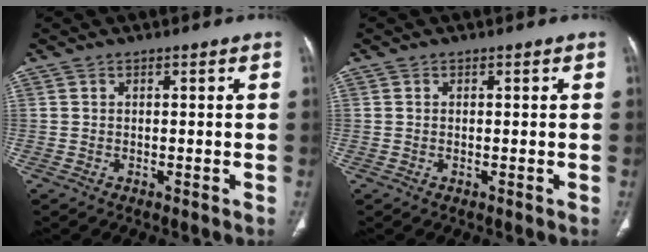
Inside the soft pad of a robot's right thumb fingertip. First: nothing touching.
{"total": 0.0}